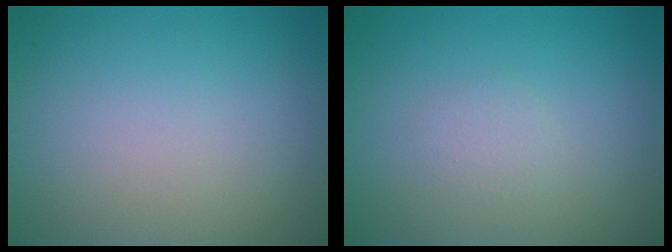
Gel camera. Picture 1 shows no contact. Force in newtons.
{"total": 1.0, "press": 1.0, "slide": 0.1}